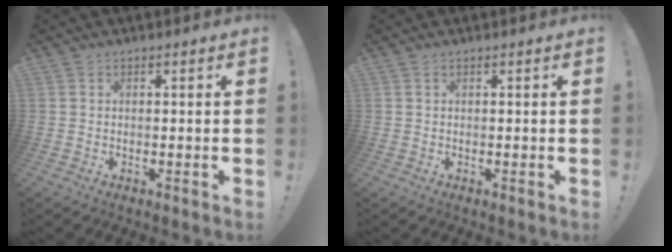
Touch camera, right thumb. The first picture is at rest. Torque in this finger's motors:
{"motor_torque": [-0.18, 0.07, -0.15, 0.19, 0.02]}